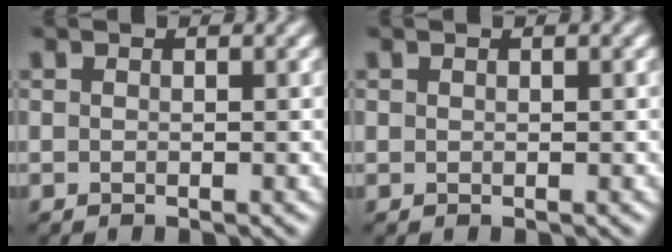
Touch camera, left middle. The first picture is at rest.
{"total": 0.0}